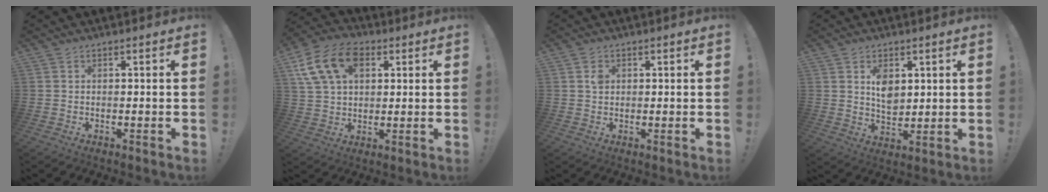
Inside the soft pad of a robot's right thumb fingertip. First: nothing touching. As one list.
[{"total": 15.1, "force": [5.7, 10.2, 9.6], "torque": [-0.179, -0.011, 0.111]}, {"total": 2.0, "force": [0.7, 1.6, 1.0], "torque": [-0.013, 0.000, 0.009]}, {"total": 7.1, "force": [2.9, 5.0, 4.2], "torque": [-0.056, -0.014, 0.052]}]